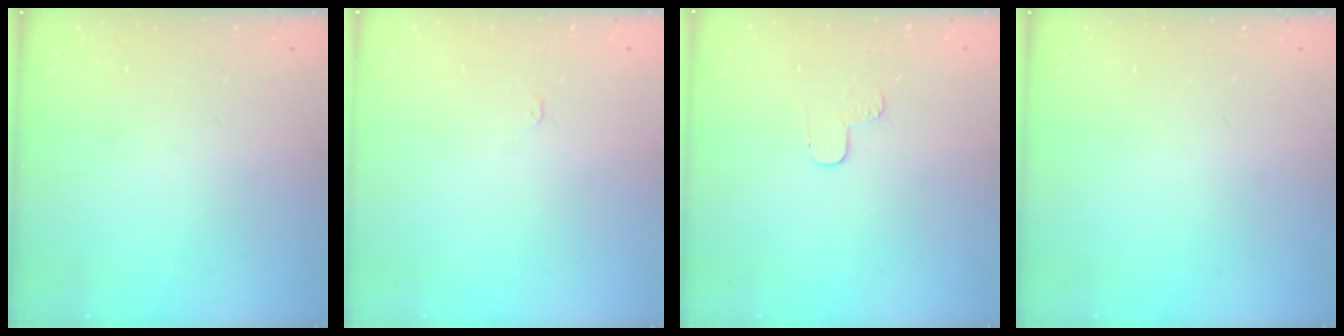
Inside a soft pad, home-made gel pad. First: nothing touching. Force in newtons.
{"total": 2.4, "press": 2.4, "slide": 0.3}
{"total": 4.1, "press": 4.0, "slide": 0.4}
{"total": 0.0}